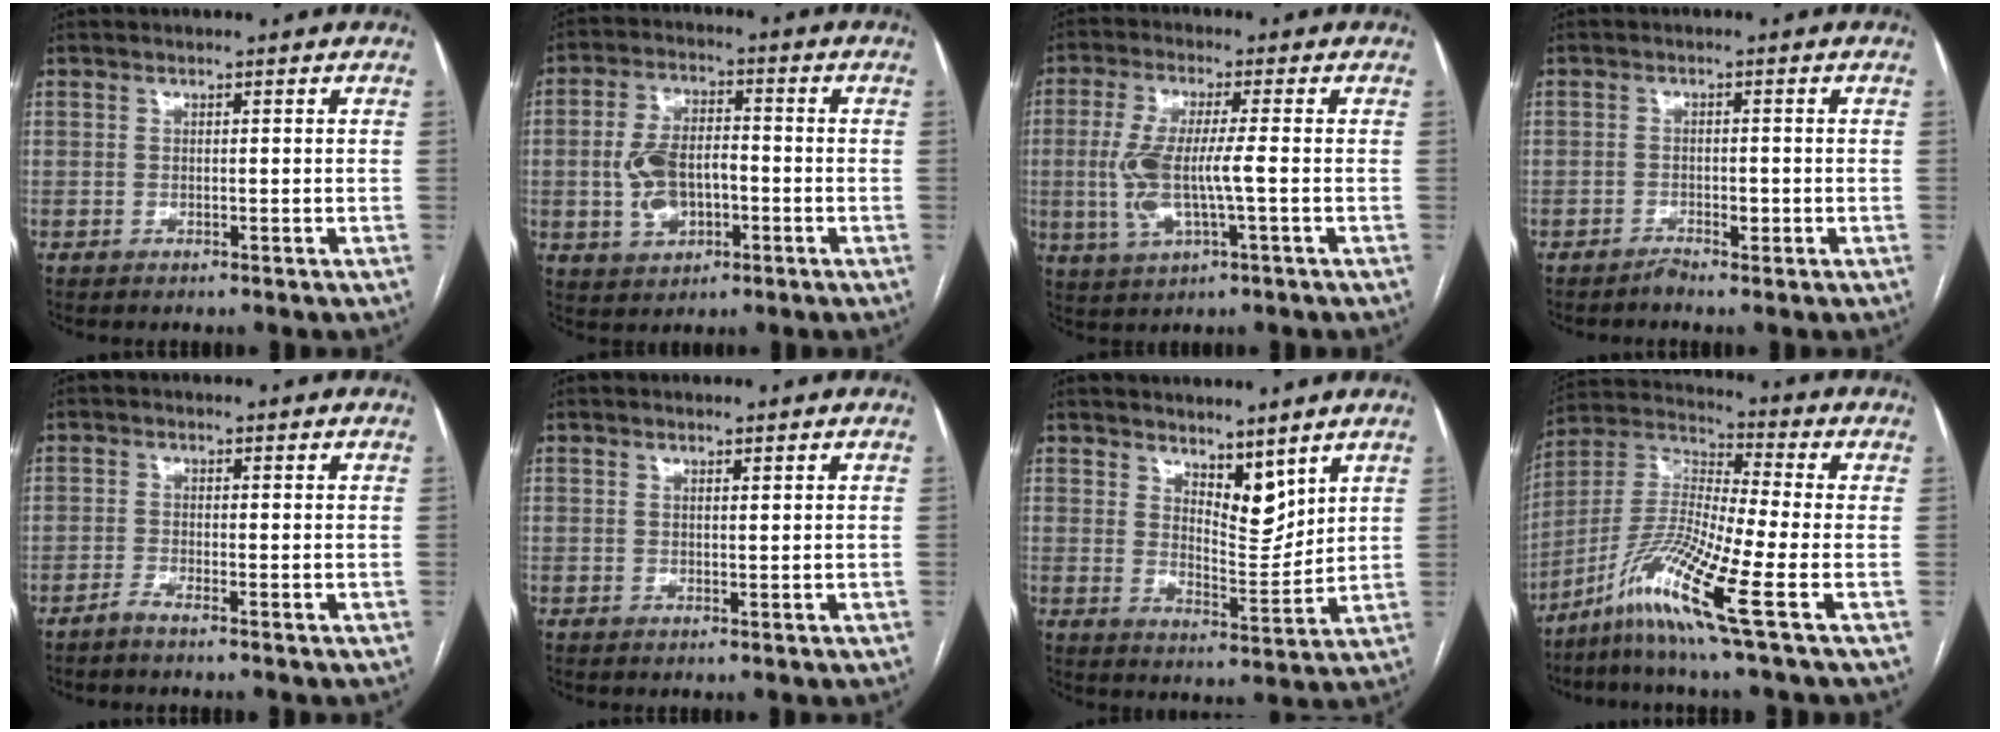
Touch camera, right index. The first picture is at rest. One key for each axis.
{"total": 8.4, "fx": -1.6, "fy": 4.9, "fz": 6.6, "tx": -0.137, "ty": 0.013, "tz": -0.022}
{"total": 8.4, "fx": -1.0, "fy": 1.4, "fz": 8.2, "tx": -0.183, "ty": 0.002, "tz": -0.018}
{"total": 1.6, "fx": -1.1, "fy": 0.5, "fz": 1.0, "tx": -0.013, "ty": 0.002, "tz": -0.018}
{"total": 1.4, "fx": -1.3, "fy": -0.3, "fz": 0.6, "tx": -0.014, "ty": -0.001, "tz": -0.030}
{"total": 0.6, "fx": 0.4, "fy": 0.1, "fz": 0.5, "tx": -0.008, "ty": -0.002, "tz": 0.006}
{"total": 6.6, "fx": 4.9, "fy": 2.6, "fz": 3.6, "tx": -0.056, "ty": -0.013, "tz": 0.090}
{"total": 15.1, "fx": -7.1, "fy": -0.6, "fz": 13.3, "tx": -0.276, "ty": -0.023, "tz": -0.143}